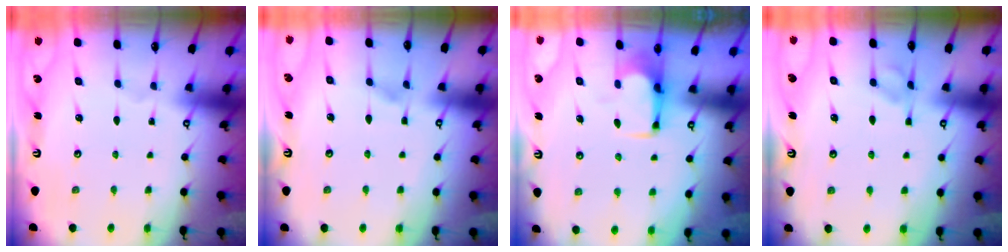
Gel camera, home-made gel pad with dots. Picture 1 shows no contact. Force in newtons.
{"total": 4.0, "press": 3.9, "slide": 0.4}
{"total": 2.6, "press": 2.4, "slide": 1.1}
{"total": 4.8, "press": 4.8, "slide": 0.8}